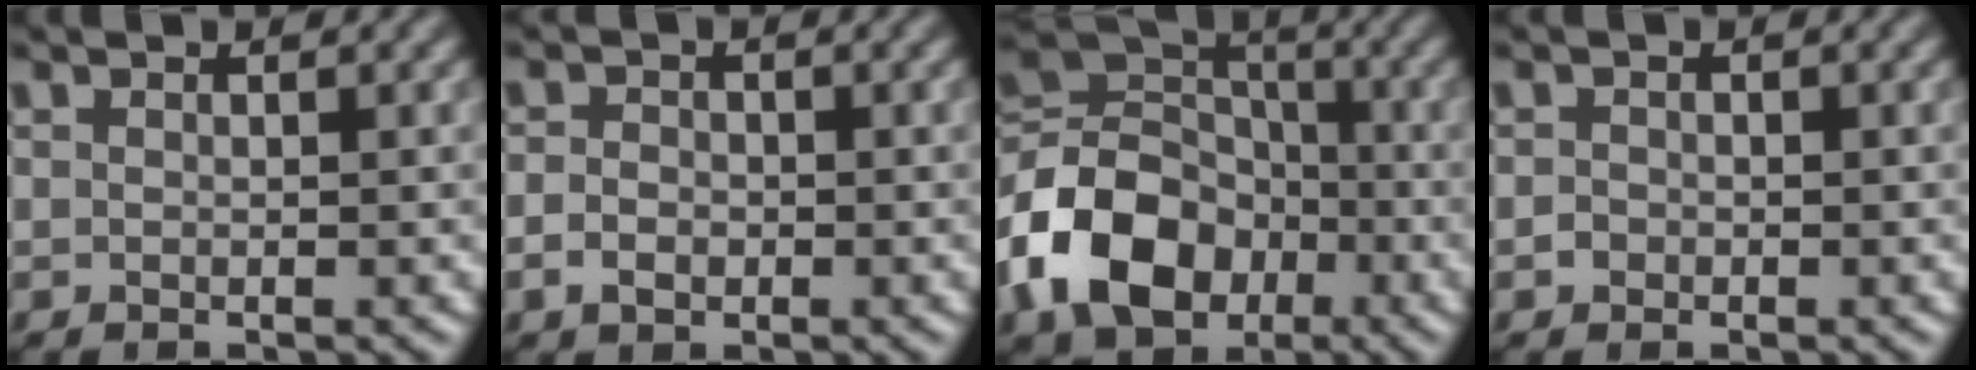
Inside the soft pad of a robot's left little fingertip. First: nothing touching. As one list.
[{"total": 2.0, "force": [-0.7, 1.6, 1.1], "torque": [-0.013, 0.002, -0.015]}, {"total": 11.1, "force": [-4.4, 7.9, 6.4], "torque": [-0.135, 0.004, -0.099]}, {"total": 0.9, "force": [-0.2, 0.9, 0.3], "torque": [0.009, 0.005, -0.007]}]